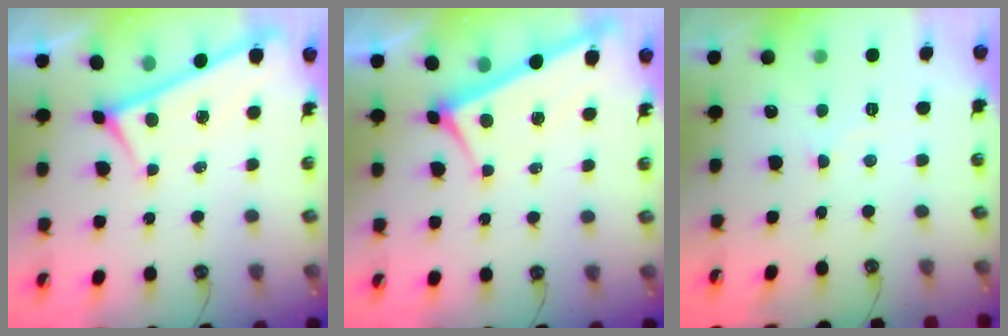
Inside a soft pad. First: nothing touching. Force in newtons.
{"total": 3.9, "press": 3.9, "slide": 0.4}
{"total": 3.9, "press": 3.9, "slide": 0.4}